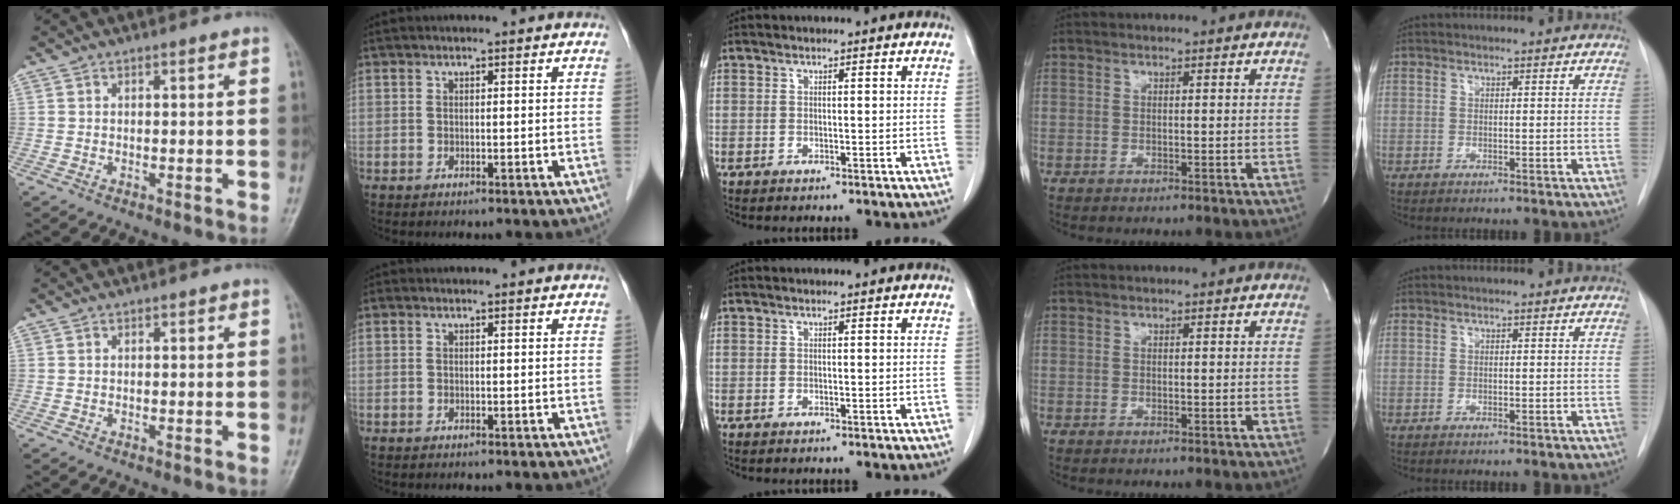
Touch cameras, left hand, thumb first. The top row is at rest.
{}